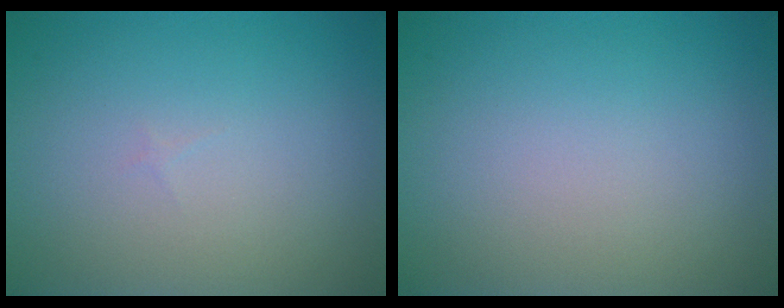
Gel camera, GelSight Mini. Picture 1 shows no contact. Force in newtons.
{"total": 0.0}